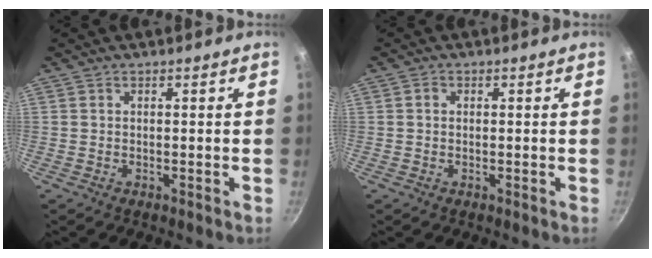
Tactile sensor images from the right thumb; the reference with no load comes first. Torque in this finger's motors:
{"motor_torque": [-0.03, 0.34, 0.25, -0.17, -0.03]}